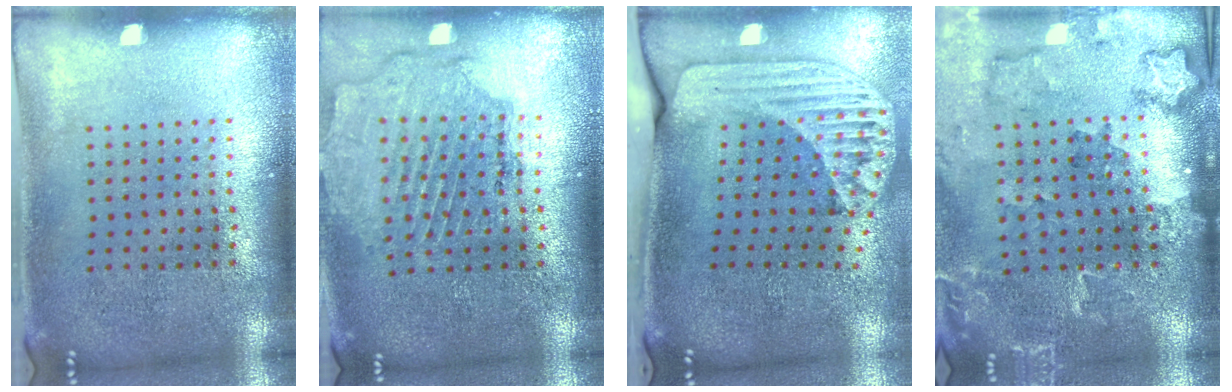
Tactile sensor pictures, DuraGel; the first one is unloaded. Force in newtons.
{"total": 1.6, "press": 1.5, "slide": 0.4}
{"total": 2.4, "press": 1.7, "slide": 1.7}
{"total": 1.8, "press": 1.8, "slide": 0.0}